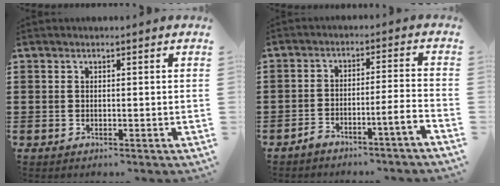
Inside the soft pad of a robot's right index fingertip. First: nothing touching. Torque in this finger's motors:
{"motor_torque": [0.70, 0.35, 0.18, 0.04]}